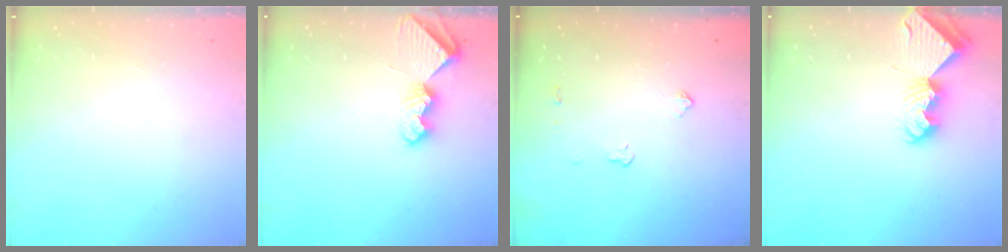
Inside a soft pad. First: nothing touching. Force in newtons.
{"total": 7.6, "press": 7.6, "slide": 0.2}
{"total": 3.1, "press": 3.1, "slide": 0.5}
{"total": 8.0, "press": 8.0, "slide": 0.3}